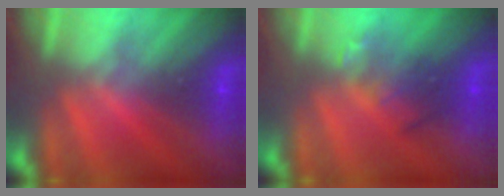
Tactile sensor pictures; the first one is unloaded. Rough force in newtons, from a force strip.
{"total": 2.4}